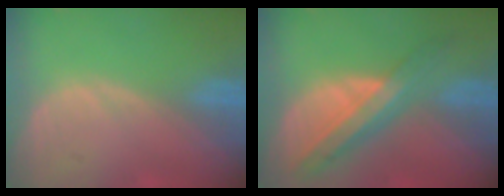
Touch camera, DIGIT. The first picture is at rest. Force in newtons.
{"total": 8.4, "press": 7.1, "slide": 4.5}